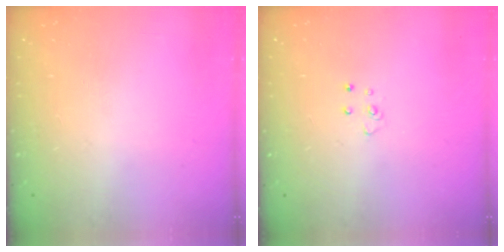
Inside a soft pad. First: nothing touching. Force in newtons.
{"total": 3.1, "press": 3.1, "slide": 0.3}